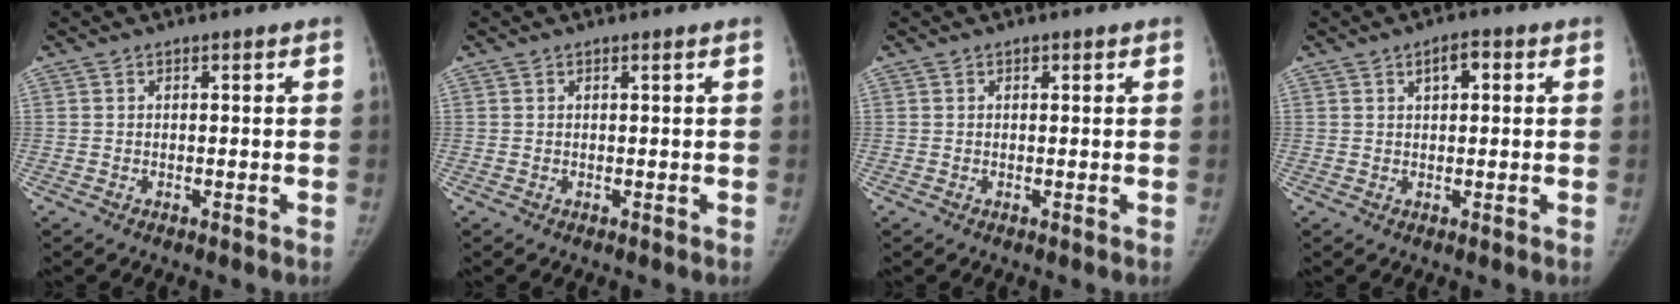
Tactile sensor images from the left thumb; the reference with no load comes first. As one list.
[{"total": 0.0}, {"total": 0.5, "force": [0.3, 0.3, 0.3], "torque": [-0.004, -0.001, 0.004]}, {"total": 3.1, "force": [1.2, 1.5, 2.5], "torque": [-0.030, 0.007, 0.017]}]